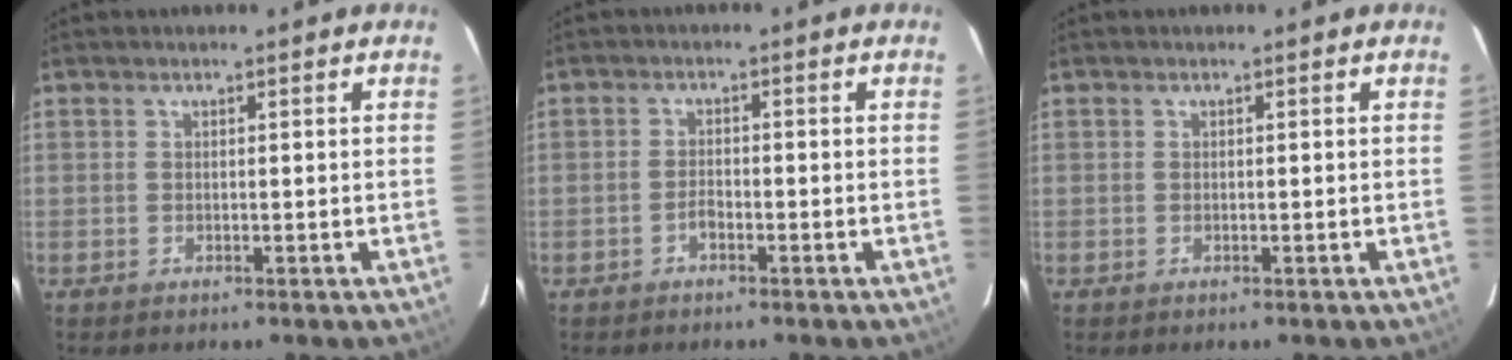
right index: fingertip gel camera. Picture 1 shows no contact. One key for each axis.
{"total": 1.6, "fx": -1.1, "fy": 0.8, "fz": 0.8, "tx": -0.015, "ty": 0.005, "tz": -0.020}
{"total": 0.0}